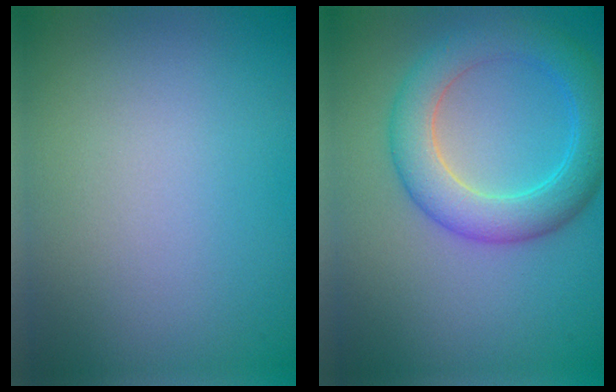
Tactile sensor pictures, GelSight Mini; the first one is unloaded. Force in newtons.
{"total": 5.7, "press": 5.7, "slide": 0.2}